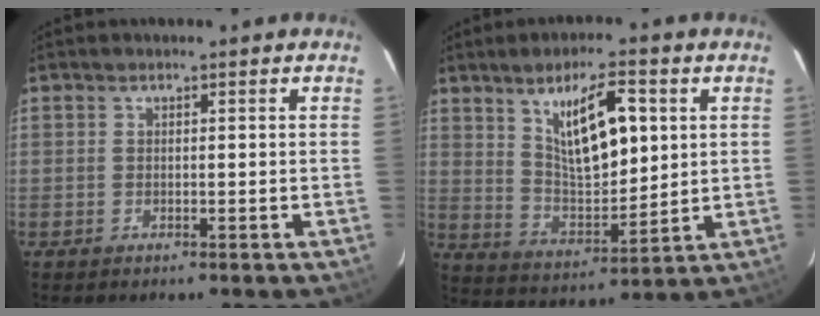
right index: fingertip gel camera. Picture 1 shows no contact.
{"total": 12.9, "force": [4.9, 4.9, 11.0], "torque": [-0.187, 0.001, 0.102]}